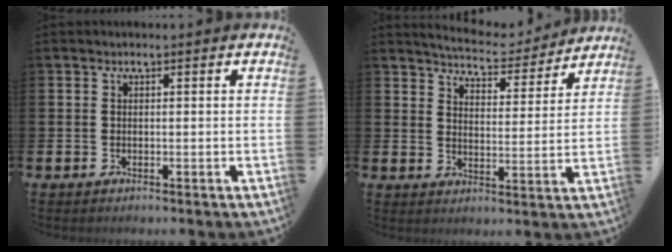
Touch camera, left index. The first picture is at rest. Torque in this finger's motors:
{"motor_torque": [0.92, -1.22, 0.09, 0.06]}